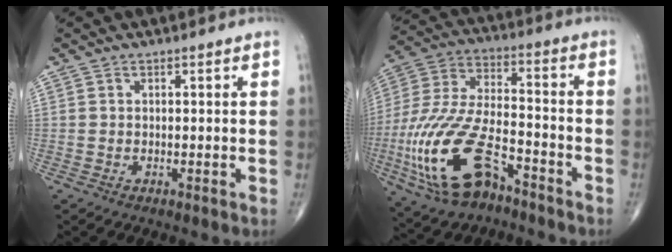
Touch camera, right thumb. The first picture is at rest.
{"total": 20.9, "force": [-9.4, 9.8, 15.8], "torque": [-0.350, 0.040, -0.169]}